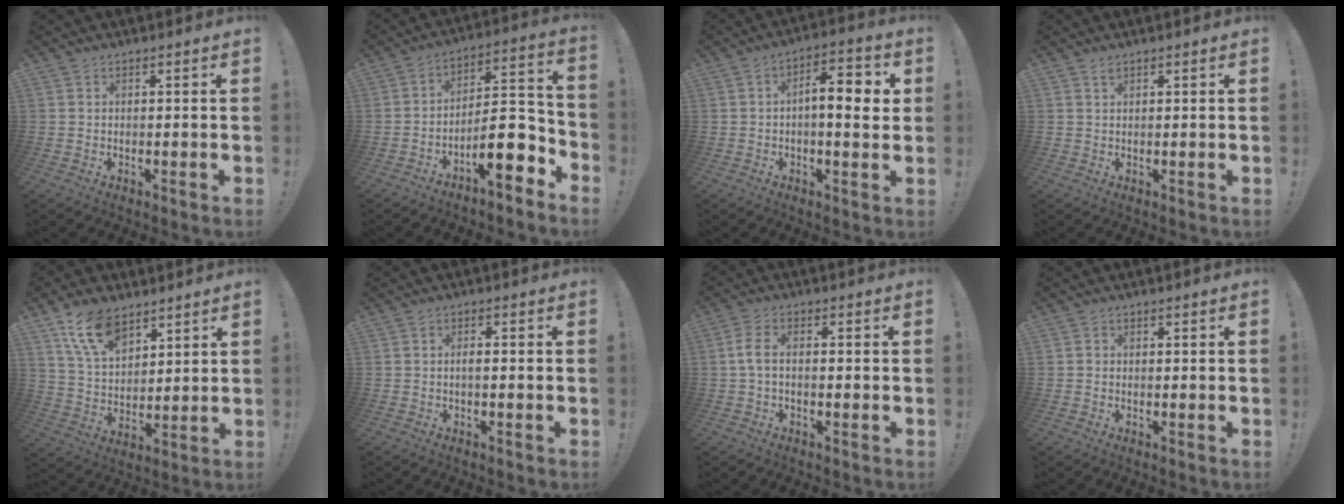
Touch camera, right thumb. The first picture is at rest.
{"total": 14.2, "force": [-7.0, 5.1, 11.2], "torque": [-0.158, 0.033, -0.112]}
{"total": 9.6, "force": [0.7, 3.8, 8.8], "torque": [-0.131, 0.009, 0.005]}
{"total": 1.0, "force": [0.8, 0.4, 0.6], "torque": [-0.011, -0.001, 0.014]}
{"total": 12.7, "force": [8.6, 6.5, 6.7], "torque": [-0.131, -0.036, 0.166]}
{"total": 1.8, "force": [-0.5, 0.4, 1.7], "torque": [-0.034, 0.006, -0.010]}
{"total": 4.7, "force": [-0.5, 2.0, 4.2], "torque": [-0.089, 0.004, -0.009]}
{"total": 0.6, "force": [-0.2, 0.5, 0.0], "torque": [-0.008, 0.004, -0.002]}